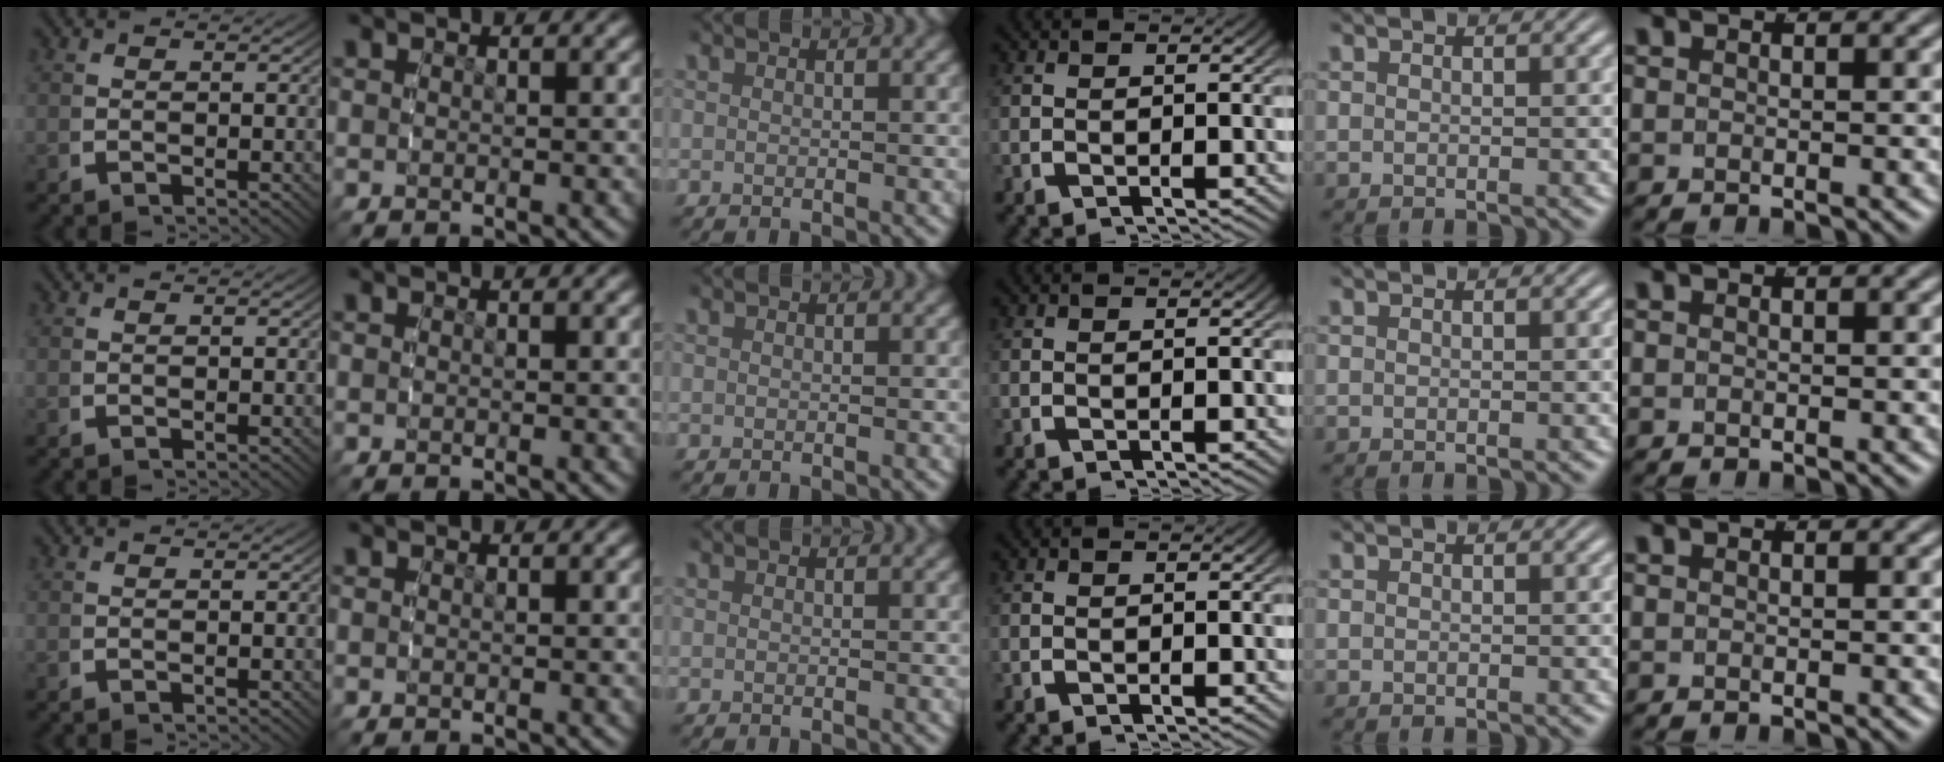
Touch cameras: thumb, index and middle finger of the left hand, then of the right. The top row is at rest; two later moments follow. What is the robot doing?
{"motion": "reach", "object": "jewelry box"}